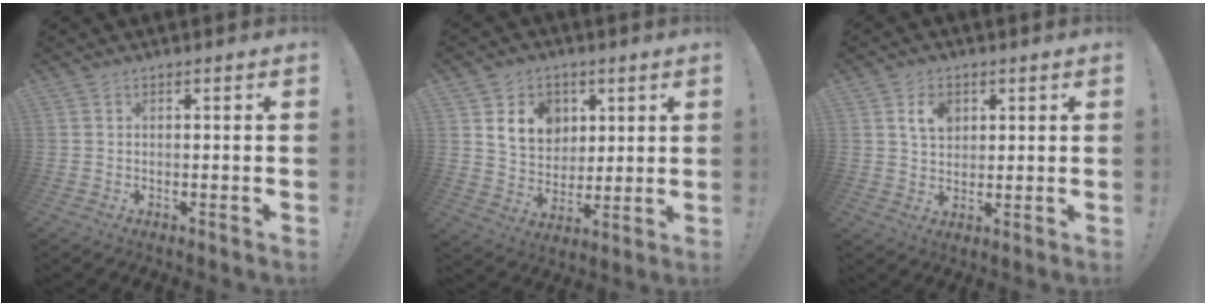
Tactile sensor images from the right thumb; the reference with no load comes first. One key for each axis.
{"total": 13.2, "fx": 5.7, "fy": 10.3, "fz": 5.9, "tx": -0.086, "ty": -0.021, "tz": 0.115}
{"total": 6.9, "fx": 2.9, "fy": 4.9, "fz": 3.9, "tx": -0.056, "ty": -0.003, "tz": 0.050}